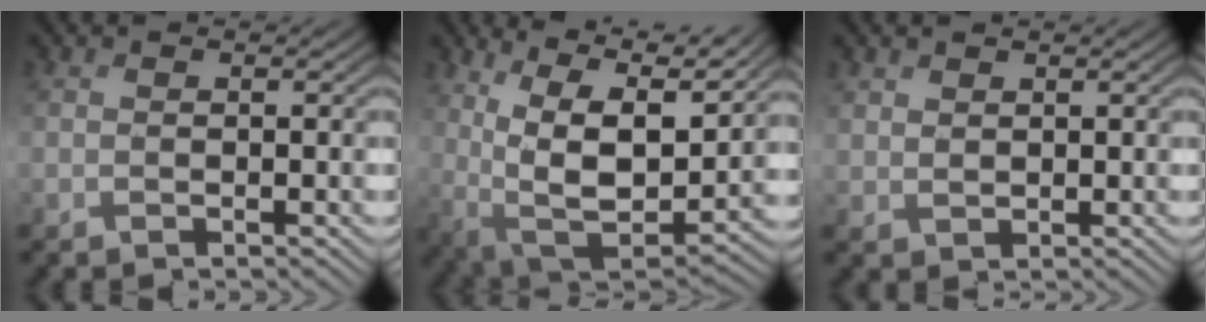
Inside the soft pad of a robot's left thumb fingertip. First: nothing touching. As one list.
[{"total": 14.3, "force": [5.5, 7.6, 10.8], "torque": [-0.234, 0.002, 0.100]}, {"total": 1.0, "force": [0.9, 0.4, -0.2], "torque": [-0.004, -0.001, 0.027]}]